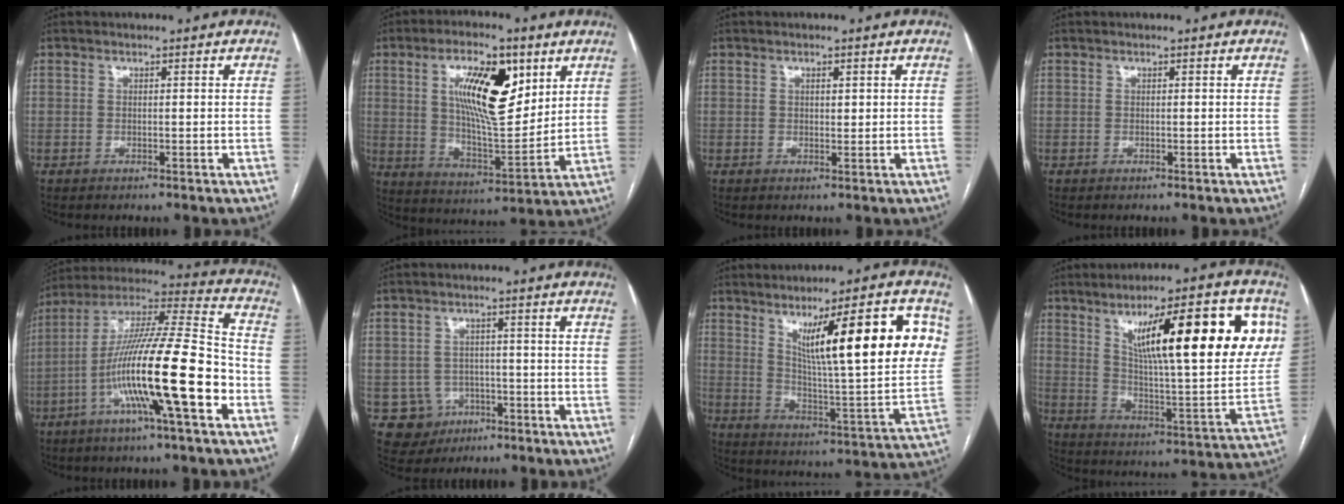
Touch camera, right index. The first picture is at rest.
{"total": 14.8, "force": [5.6, 4.8, 12.8], "torque": [-0.224, 0.005, 0.099]}
{"total": 1.2, "force": [0.5, 0.5, 0.9], "torque": [-0.016, -0.002, 0.008]}
{"total": 0.0}
{"total": 20.9, "force": [-6.8, 1.0, 19.8], "torque": [-0.358, -0.009, -0.124]}
{"total": 6.1, "force": [-2.0, 5.7, 0.6], "torque": [-0.010, 0.010, -0.021]}
{"total": 20.9, "force": [8.2, 2.1, 19.1], "torque": [-0.264, -0.002, 0.123]}
{"total": 24.2, "force": [9.1, 4.5, 21.9], "torque": [-0.317, 0.017, 0.140]}